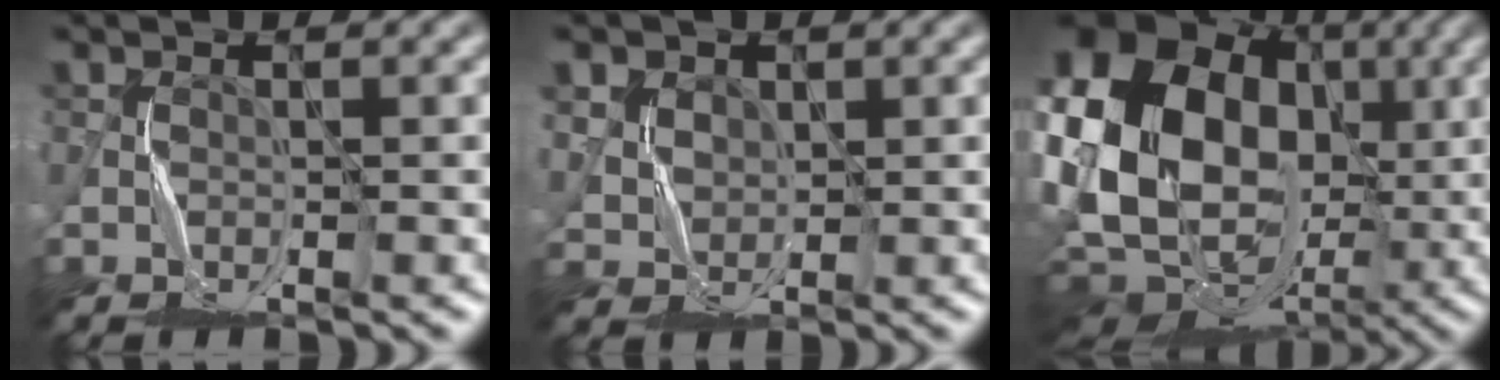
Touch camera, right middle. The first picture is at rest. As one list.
[{"total": 5.2, "force": [3.0, 3.6, 2.2], "torque": [-0.069, 0.008, 0.059]}, {"total": 22.0, "force": [1.4, 16.9, 13.9], "torque": [-0.280, 0.006, 0.013]}]